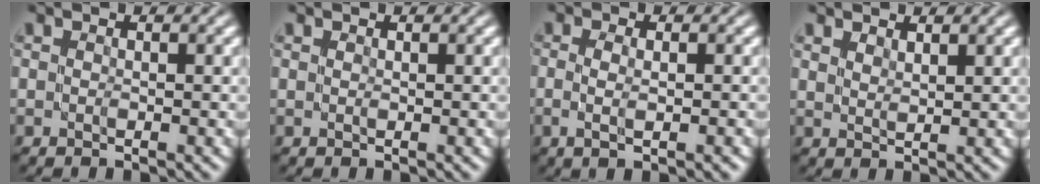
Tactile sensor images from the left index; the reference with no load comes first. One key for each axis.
{"total": 0.0}
{"total": 3.1, "fx": -0.2, "fy": 1.2, "fz": 2.8, "tx": -0.033, "ty": 0.000, "tz": -0.004}
{"total": 1.3, "fx": 1.3, "fy": 0.0, "fz": 0.2, "tx": -0.003, "ty": -0.001, "tz": 0.025}